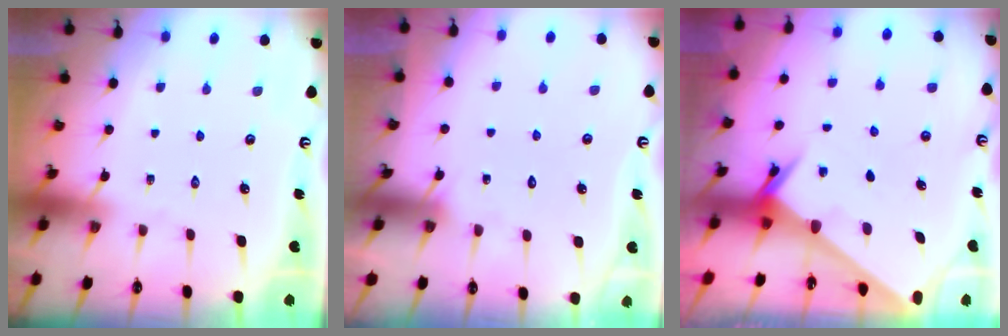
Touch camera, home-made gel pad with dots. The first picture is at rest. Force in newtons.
{"total": 1.9, "press": 1.9, "slide": 0.1}
{"total": 2.7, "press": 2.7, "slide": 0.2}